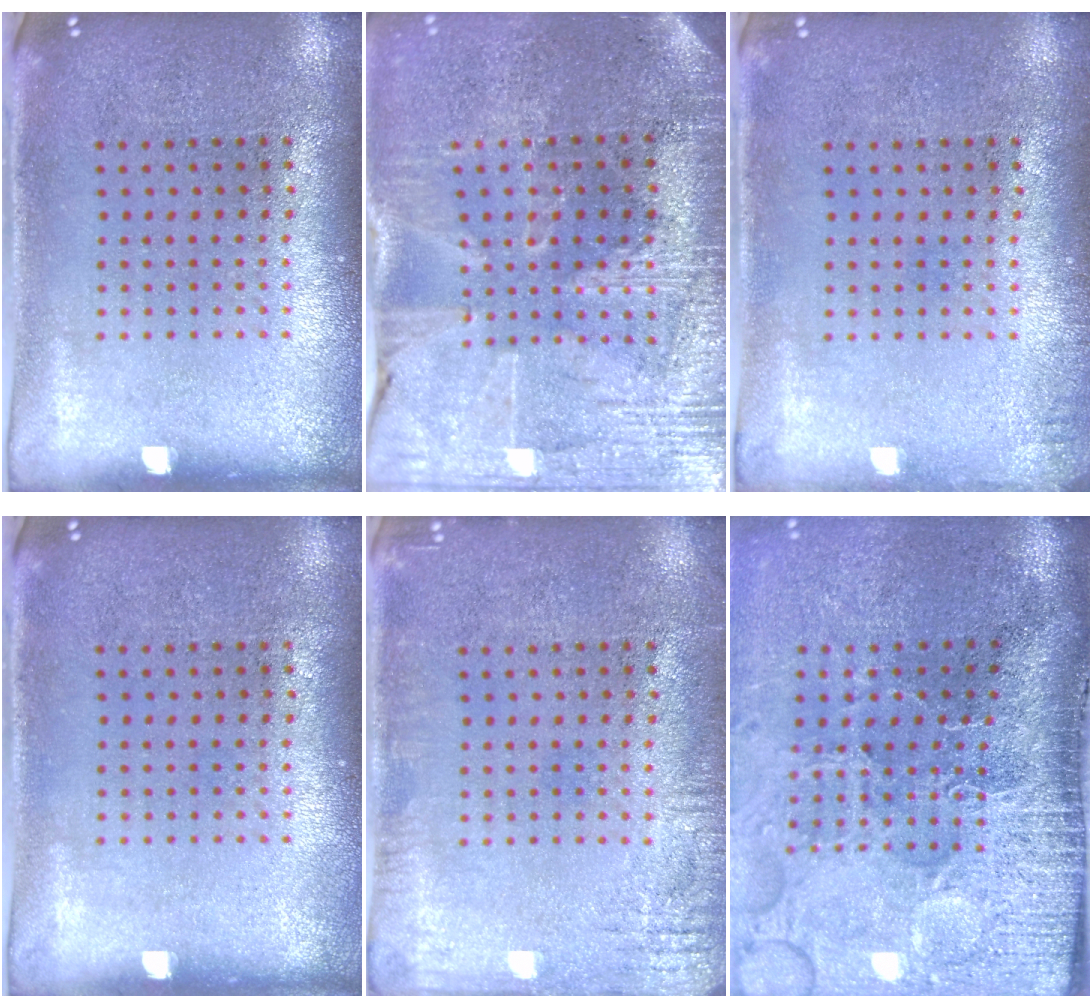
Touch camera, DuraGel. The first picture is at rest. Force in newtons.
{"total": 3.5, "press": 3.3, "slide": 1.0}
{"total": 0.9, "press": 0.9, "slide": 0.2}
{"total": 0.0}
{"total": 2.3, "press": 2.3, "slide": 0.3}
{"total": 5.0, "press": 4.0, "slide": 2.9}